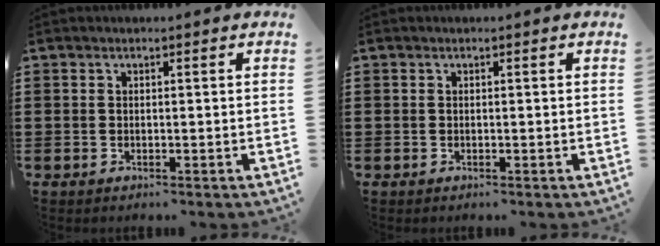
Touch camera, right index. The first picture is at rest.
{"total": 0.0}